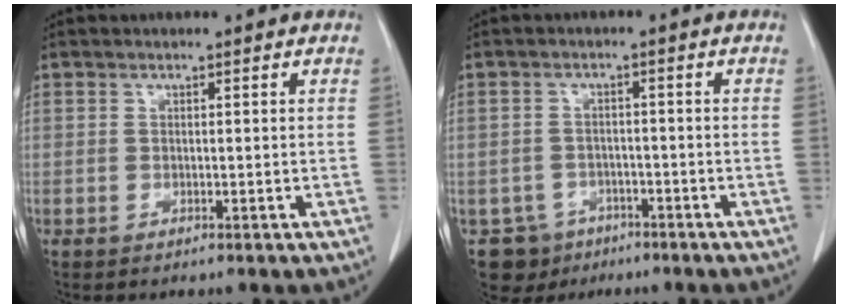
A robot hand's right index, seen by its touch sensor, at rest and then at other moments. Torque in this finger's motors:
{"motor_torque": [-0.15, -0.08, -0.58, -0.12]}